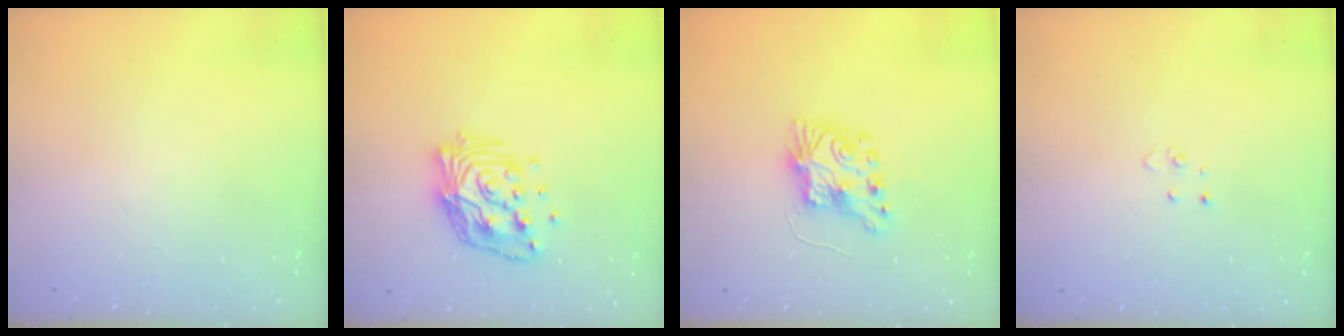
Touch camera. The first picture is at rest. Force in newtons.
{"total": 14.3, "press": 14.2, "slide": 1.4}
{"total": 8.4, "press": 8.4, "slide": 0.2}
{"total": 2.6, "press": 2.6, "slide": 0.2}